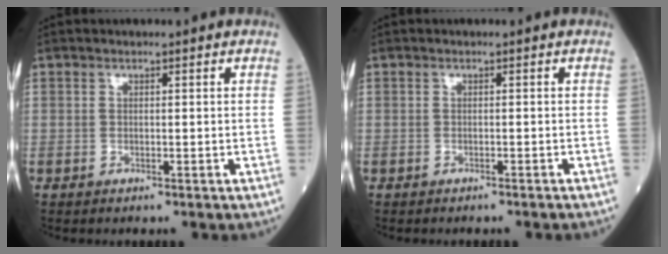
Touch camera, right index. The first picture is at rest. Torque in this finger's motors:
{"motor_torque": [0.17, -0.24, 0.06, 0.00]}